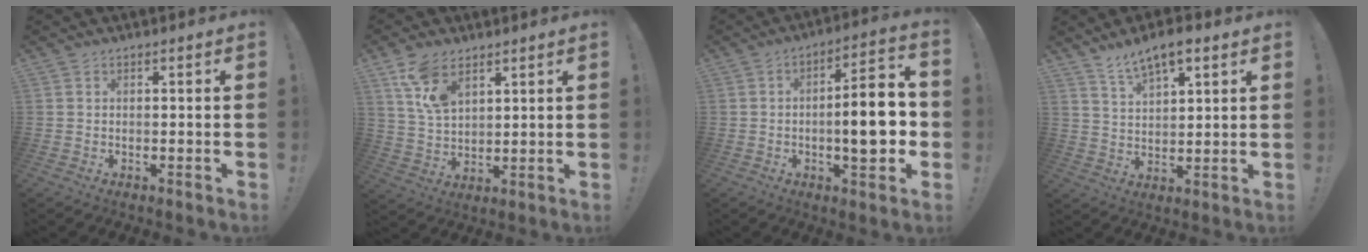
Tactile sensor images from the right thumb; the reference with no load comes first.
{"total": 10.0, "force": [6.1, 5.5, 5.7], "torque": [-0.110, -0.018, 0.120]}
{"total": 13.3, "force": [-1.9, 3.8, 12.6], "torque": [-0.174, 0.006, -0.039]}
{"total": 7.9, "force": [5.8, 2.8, 4.5], "torque": [-0.068, -0.032, 0.102]}